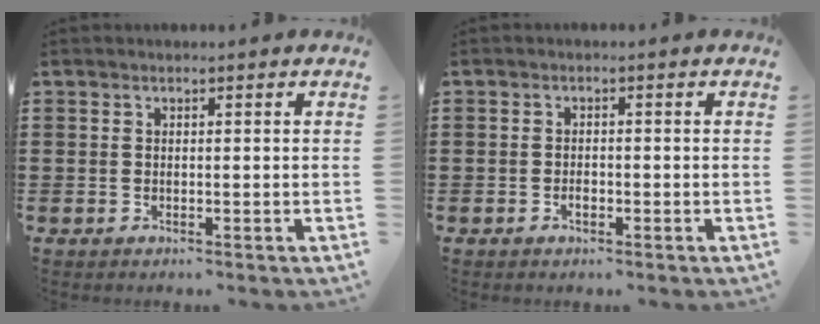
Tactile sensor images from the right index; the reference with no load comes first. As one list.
[{"total": 1.2, "force": [-0.7, 0.5, 0.8], "torque": [-0.016, -0.003, -0.011]}]